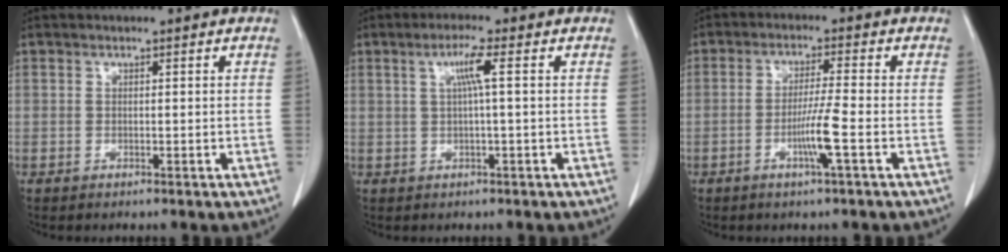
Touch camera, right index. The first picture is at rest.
{"total": 3.5, "force": [0.8, -0.5, 3.4], "torque": [-0.070, 0.006, 0.016]}
{"total": 5.1, "force": [-1.7, -0.8, 4.7], "torque": [-0.089, -0.007, -0.032]}